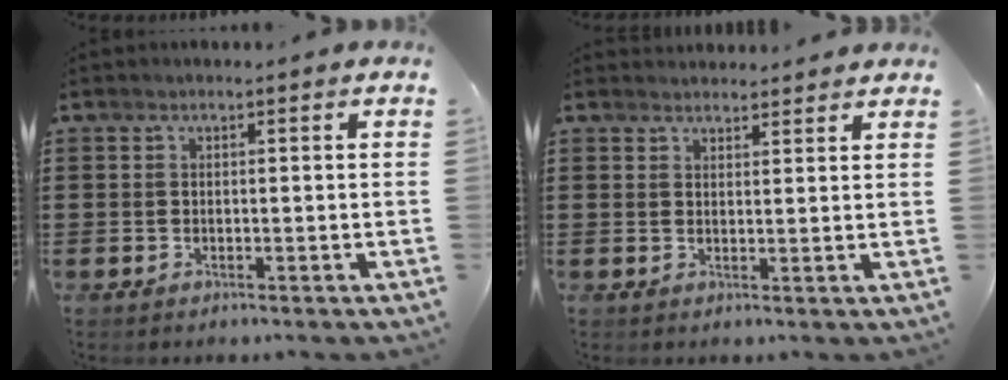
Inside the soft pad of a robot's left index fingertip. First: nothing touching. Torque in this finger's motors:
{"motor_torque": [2.14, 0.00, 0.13, 0.00]}